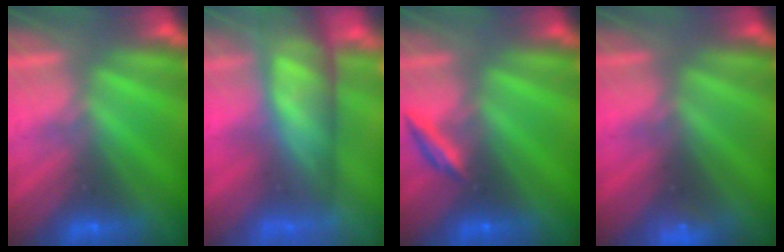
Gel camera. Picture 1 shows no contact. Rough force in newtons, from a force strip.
{"total": 7.5}
{"total": 2.2}
{"total": 2.4}